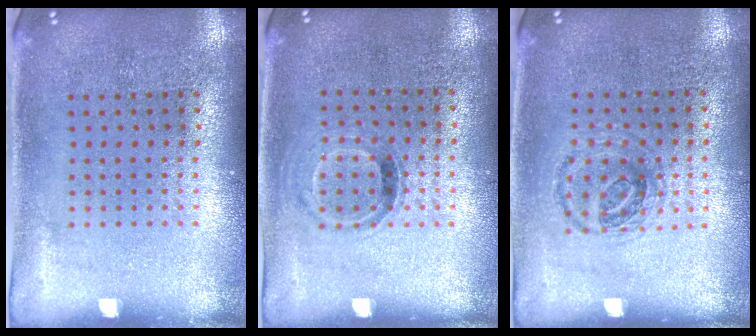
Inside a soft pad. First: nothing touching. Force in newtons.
{"total": 0.8, "press": 0.7, "slide": 0.4}
{"total": 0.9, "press": 0.9, "slide": 0.2}